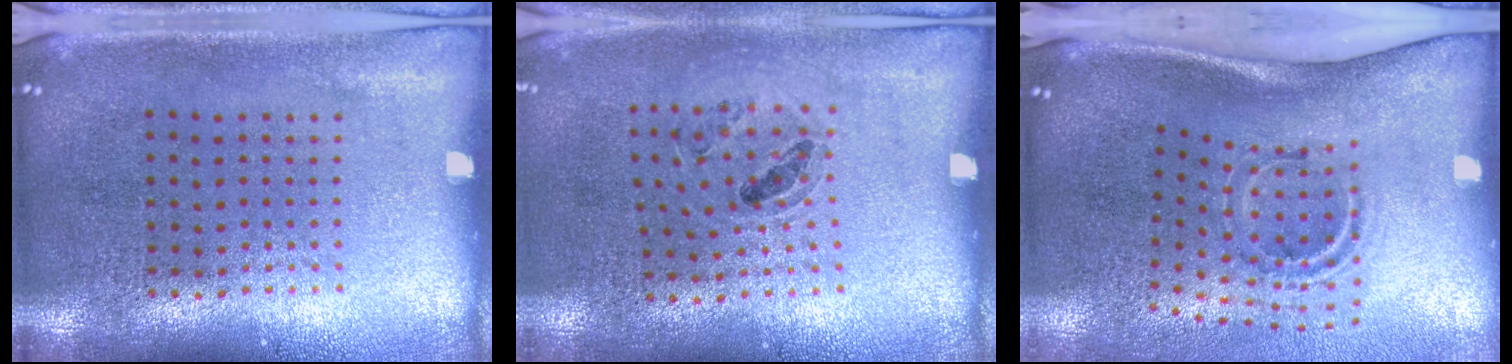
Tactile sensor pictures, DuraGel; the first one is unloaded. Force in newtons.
{"total": 0.9, "press": 0.8, "slide": 0.3}
{"total": 2.2, "press": 1.2, "slide": 1.8}